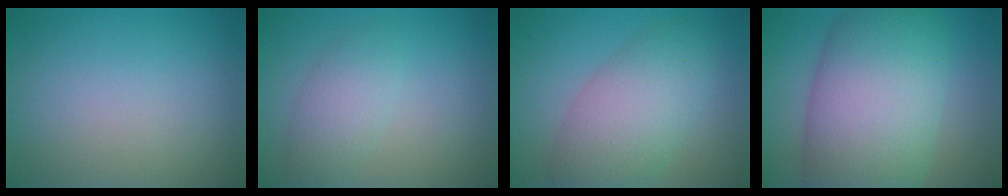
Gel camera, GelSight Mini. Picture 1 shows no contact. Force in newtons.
{"total": 2.9, "press": 2.9, "slide": 0.0}
{"total": 6.5, "press": 6.5, "slide": 0.3}
{"total": 13.4, "press": 13.4, "slide": 0.7}